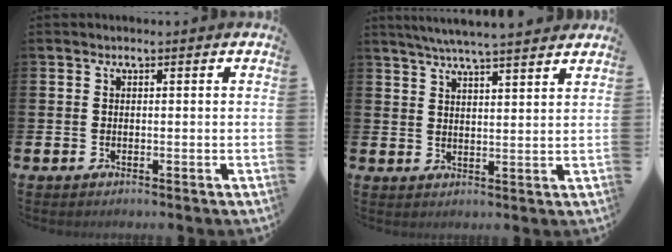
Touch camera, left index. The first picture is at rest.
{"total": 5.6, "force": [5.4, -0.4, 1.6], "torque": [-0.047, -0.023, 0.096]}